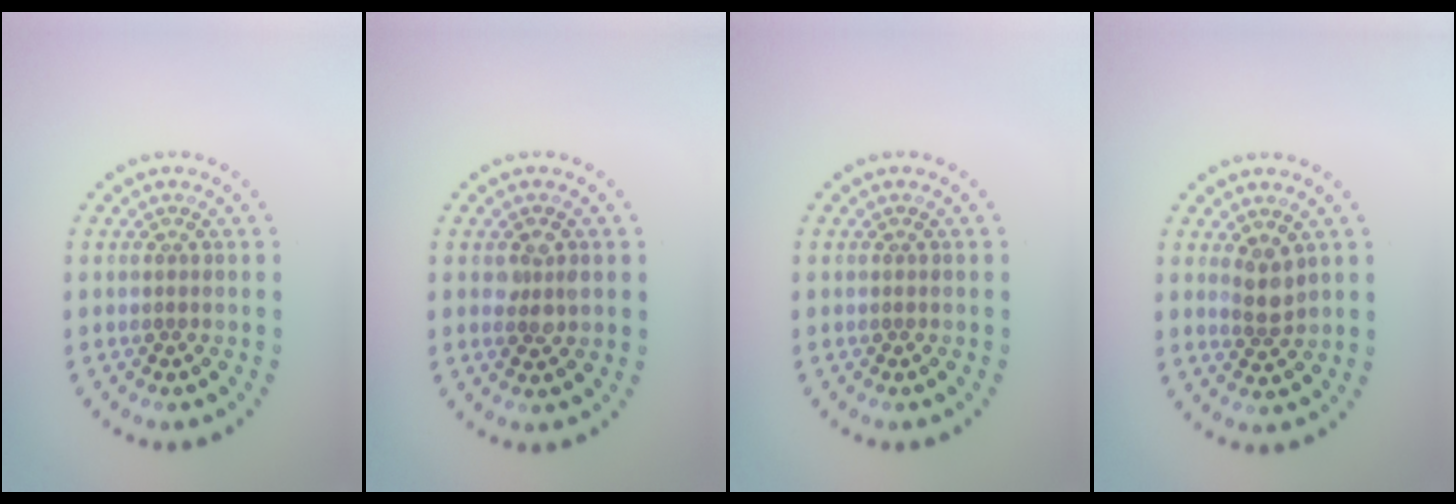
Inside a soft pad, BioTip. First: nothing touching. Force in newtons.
{"total": 1.9, "press": 1.9, "slide": 0.2}
{"total": 0.0}
{"total": 2.1, "press": 1.8, "slide": 1.1}